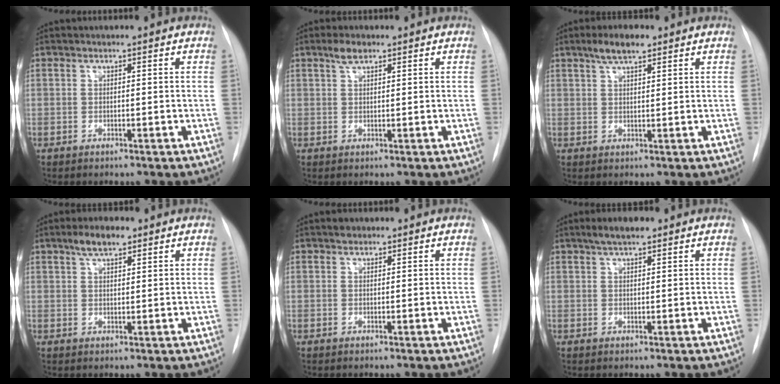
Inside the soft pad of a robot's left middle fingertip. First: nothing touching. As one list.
[{"total": 2.3, "force": [1.5, 0.8, 1.4], "torque": [-0.030, 0.006, 0.030]}, {"total": 4.5, "force": [3.1, 1.2, 3.1], "torque": [-0.061, 0.010, 0.054]}, {"total": 3.9, "force": [2.7, 1.4, 2.6], "torque": [-0.049, 0.009, 0.047]}, {"total": 1.0, "force": [0.7, 0.6, 0.2], "torque": [-0.005, 0.003, 0.010]}, {"total": 3.7, "force": [2.6, 1.0, 2.4], "torque": [-0.047, 0.011, 0.044]}]